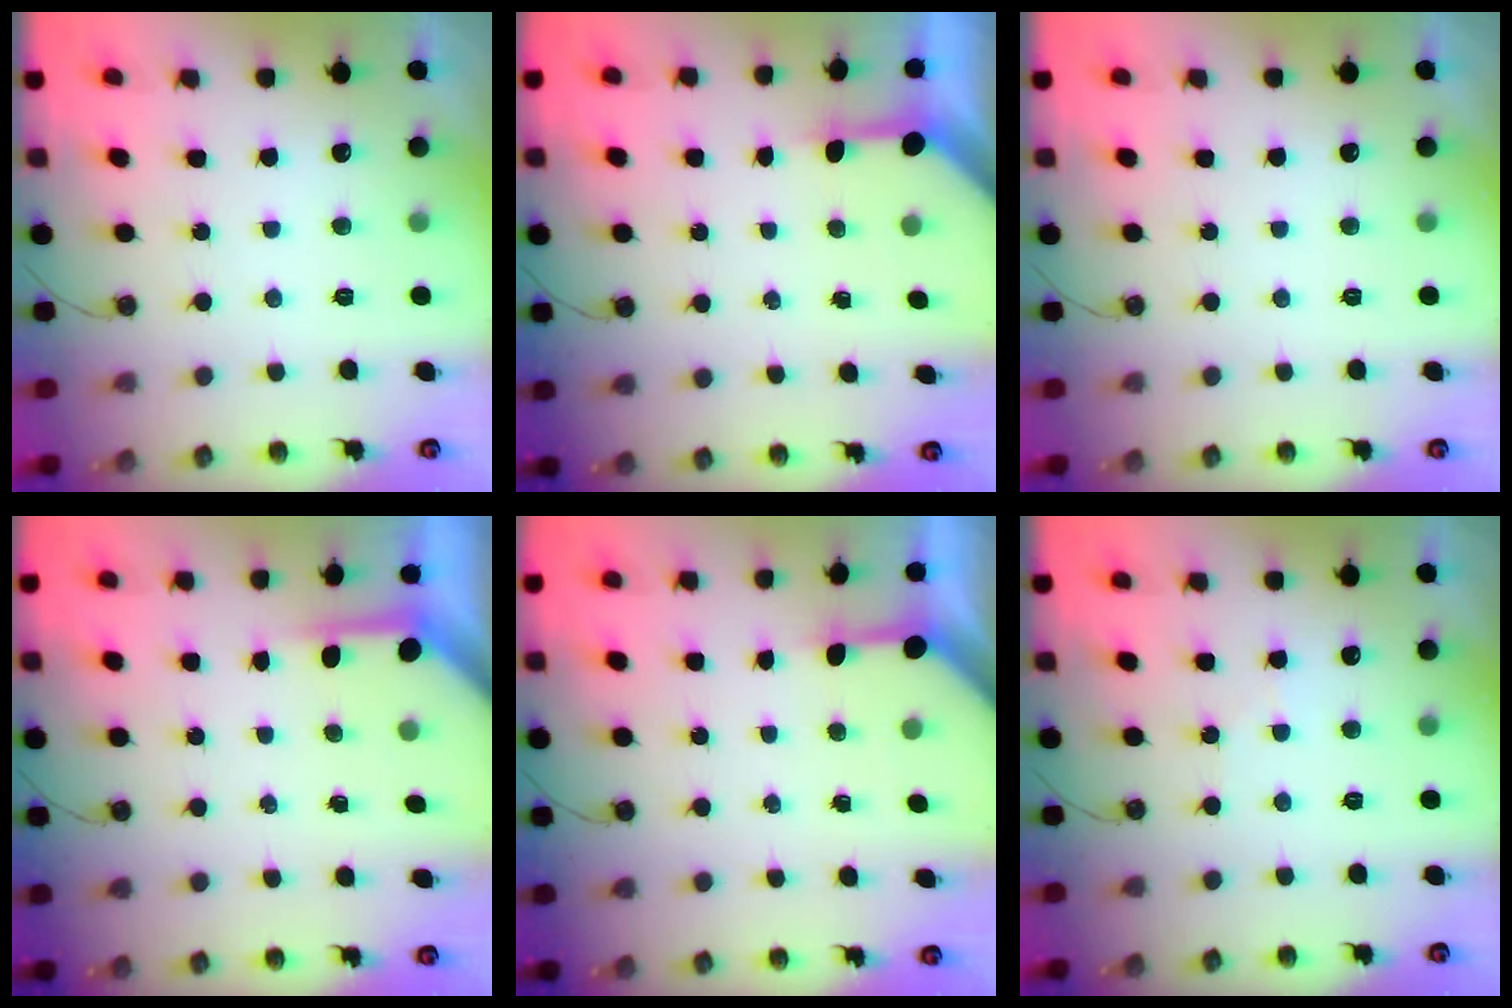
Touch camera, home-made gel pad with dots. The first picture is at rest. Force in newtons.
{"total": 3.4, "press": 3.4, "slide": 0.4}
{"total": 0.0}
{"total": 3.7, "press": 3.7, "slide": 0.4}
{"total": 3.3, "press": 3.3, "slide": 0.4}
{"total": 4.5, "press": 4.4, "slide": 0.8}